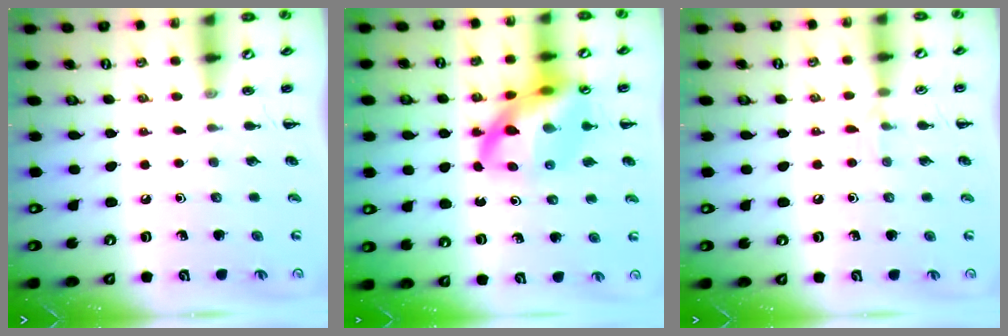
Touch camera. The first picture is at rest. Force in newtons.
{"total": 16.7, "press": 16.3, "slide": 3.8}
{"total": 4.1, "press": 3.8, "slide": 1.4}